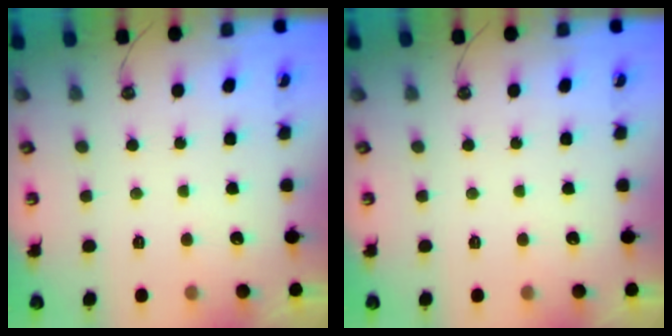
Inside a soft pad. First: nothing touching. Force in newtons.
{"total": 0.0}